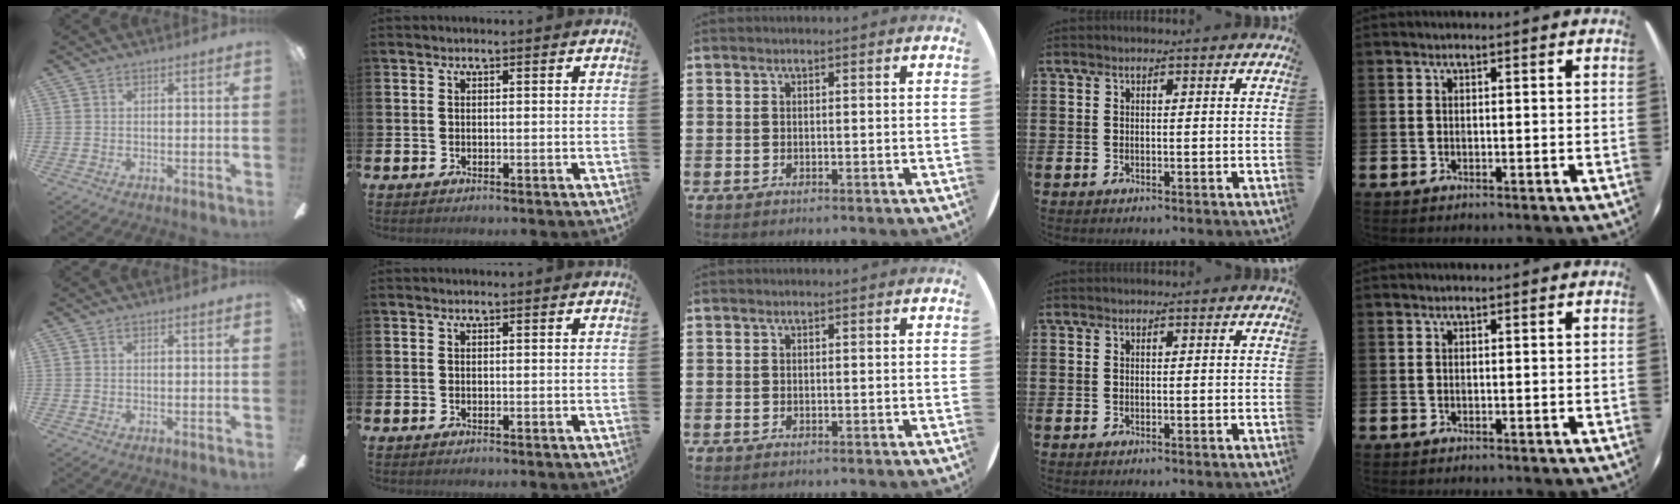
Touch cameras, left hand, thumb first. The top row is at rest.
{}